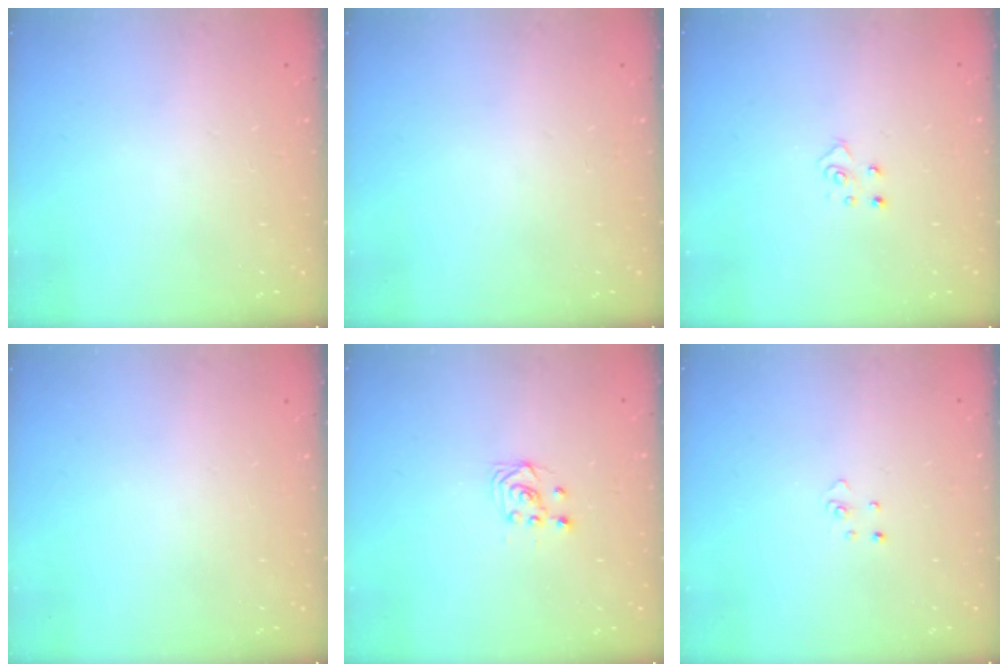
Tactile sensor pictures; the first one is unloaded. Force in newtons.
{"total": 0.0}
{"total": 4.7, "press": 4.7, "slide": 0.4}
{"total": 0.0}
{"total": 2.5, "press": 2.2, "slide": 1.2}
{"total": 2.7, "press": 2.7, "slide": 0.3}